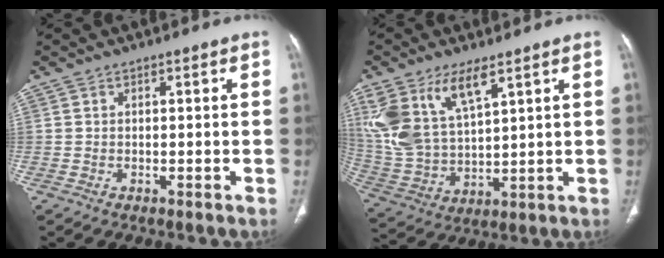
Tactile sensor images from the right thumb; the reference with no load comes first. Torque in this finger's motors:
{"motor_torque": [-1.19, 1.64, 1.07, 1.28, 0.19]}